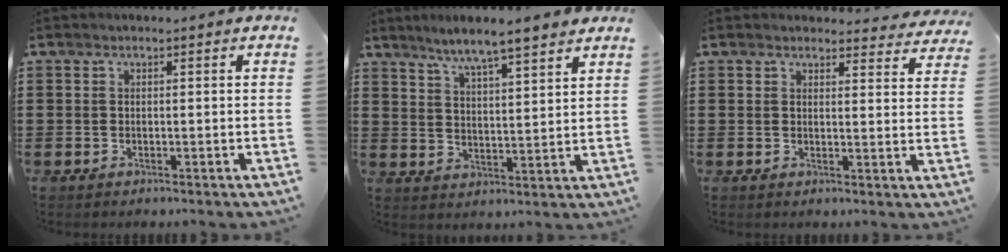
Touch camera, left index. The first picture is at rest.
{"total": 5.6, "force": [5.1, -0.4, 2.1], "torque": [-0.062, -0.025, 0.087]}
{"total": 3.0, "force": [2.9, 0.6, 0.5], "torque": [-0.004, -0.018, 0.050]}